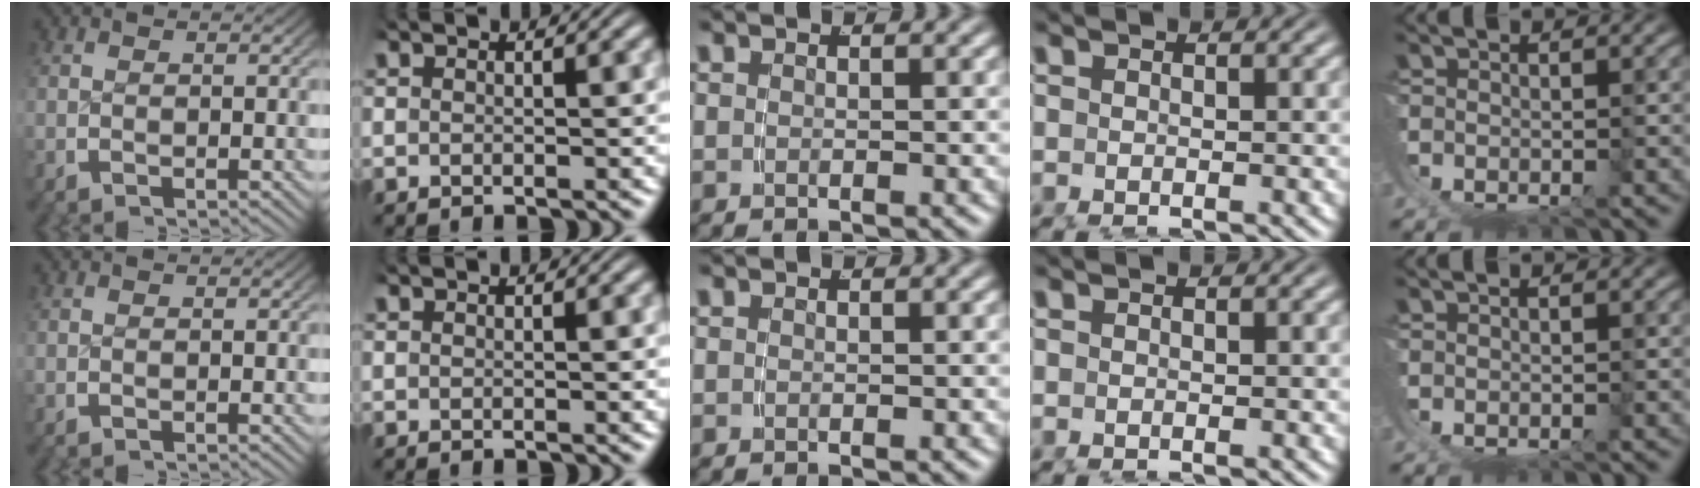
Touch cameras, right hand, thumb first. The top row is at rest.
{}